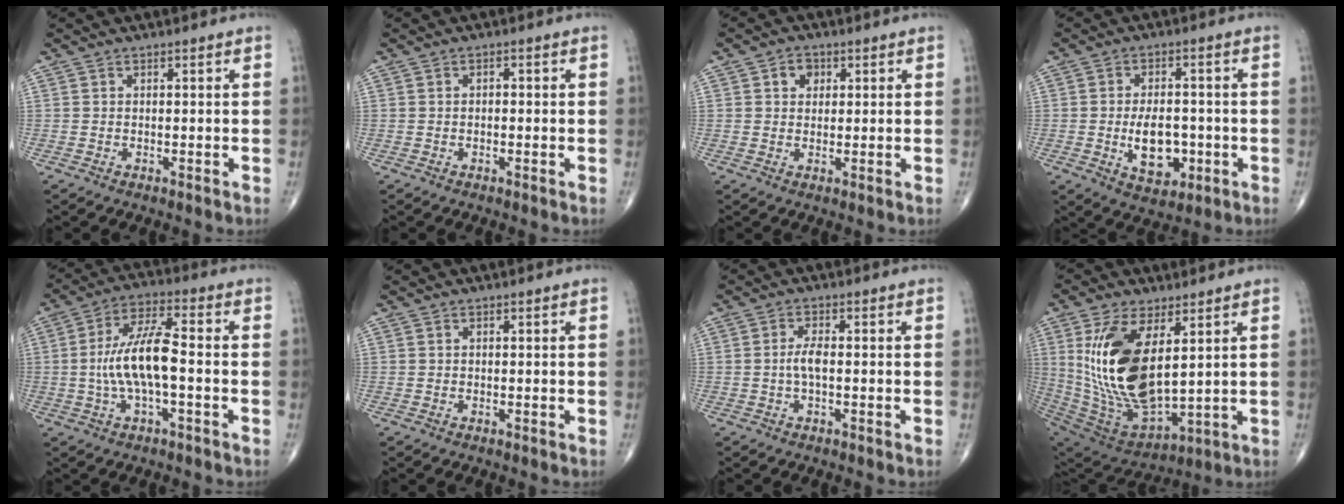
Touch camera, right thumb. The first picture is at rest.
{"total": 0.7, "force": [-0.1, 0.5, 0.5], "torque": [-0.001, 0.003, -0.004]}
{"total": 3.1, "force": [1.1, 2.5, 1.4], "torque": [-0.003, 0.000, 0.015]}
{"total": 9.1, "force": [-1.9, 5.4, 7.0], "torque": [-0.093, 0.004, -0.021]}
{"total": 11.5, "force": [-1.2, 3.7, 10.8], "torque": [-0.219, 0.032, -0.026]}
{"total": 0.0}
{"total": 2.8, "force": [-0.3, 0.9, 2.6], "torque": [-0.057, 0.004, -0.008]}
{"total": 20.8, "force": [4.9, 9.9, 17.6], "torque": [-0.346, -0.032, 0.111]}